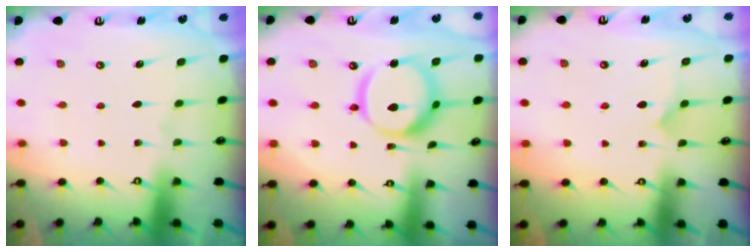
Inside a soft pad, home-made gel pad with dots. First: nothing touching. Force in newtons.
{"total": 14.7, "press": 14.6, "slide": 1.4}
{"total": 4.9, "press": 4.9, "slide": 0.4}